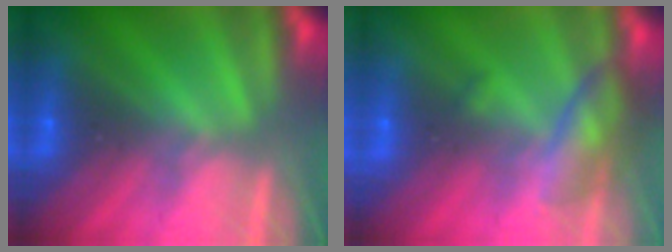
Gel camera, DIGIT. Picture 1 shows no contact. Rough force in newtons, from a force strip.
{"total": 2.7}